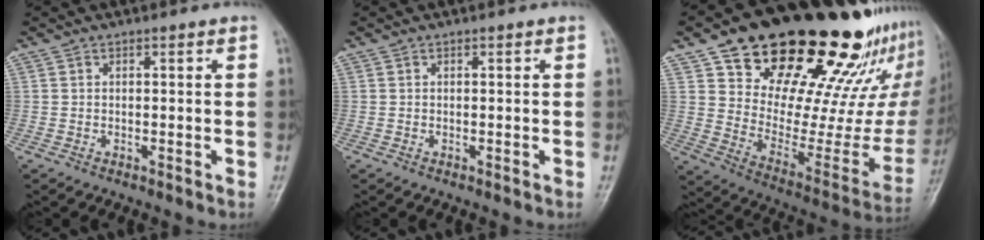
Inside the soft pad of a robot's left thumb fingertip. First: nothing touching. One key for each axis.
{"total": 0.0}
{"total": 31.9, "fx": 22.7, "fy": 12.9, "fz": 18.4, "tx": -0.234, "ty": -0.092, "tz": 0.332}